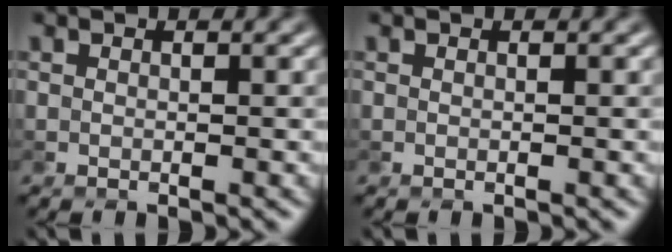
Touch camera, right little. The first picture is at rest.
{"total": 0.0}